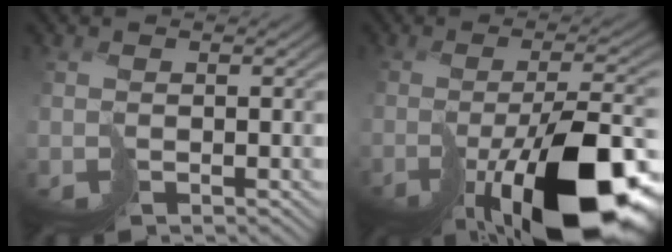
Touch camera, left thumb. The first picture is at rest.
{"total": 15.1, "force": [-6.7, 4.2, 12.8], "torque": [-0.197, -0.018, -0.098]}